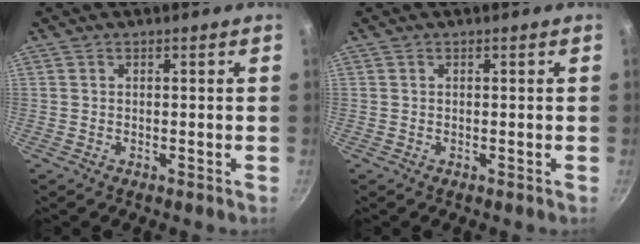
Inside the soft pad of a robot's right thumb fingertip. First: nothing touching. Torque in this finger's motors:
{"motor_torque": [-0.01, 0.01, 0.00, 0.00, 0.00]}